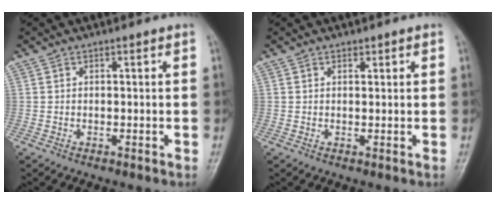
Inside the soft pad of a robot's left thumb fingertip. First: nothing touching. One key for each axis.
{"total": 0.9, "fx": 0.6, "fy": 0.6, "fz": 0.4, "tx": 0.001, "ty": -0.004, "tz": 0.007}